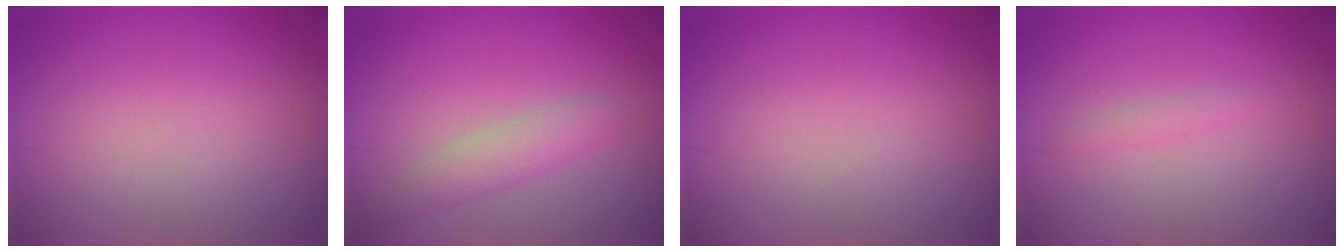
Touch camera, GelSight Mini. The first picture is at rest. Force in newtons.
{"total": 2.6, "press": 2.6, "slide": 0.2}
{"total": 0.0}
{"total": 0.8, "press": 0.8, "slide": 0.0}